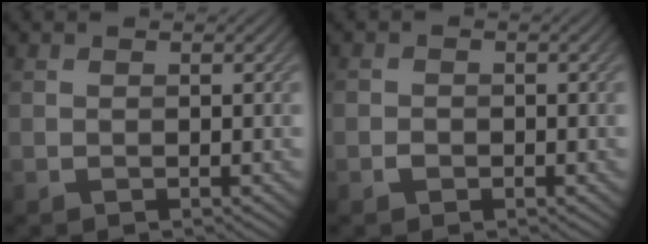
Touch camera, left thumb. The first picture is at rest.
{"total": 1.1, "force": [-0.5, 0.9, 0.3], "torque": [-0.001, -0.001, -0.012]}